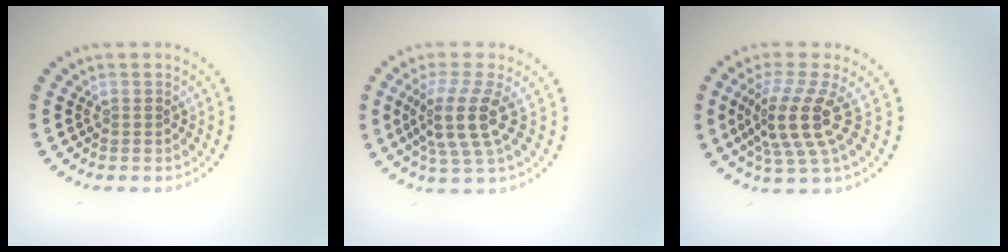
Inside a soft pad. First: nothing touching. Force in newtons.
{"total": 4.3, "press": 3.3, "slide": 2.8}
{"total": 4.6, "press": 3.4, "slide": 3.0}